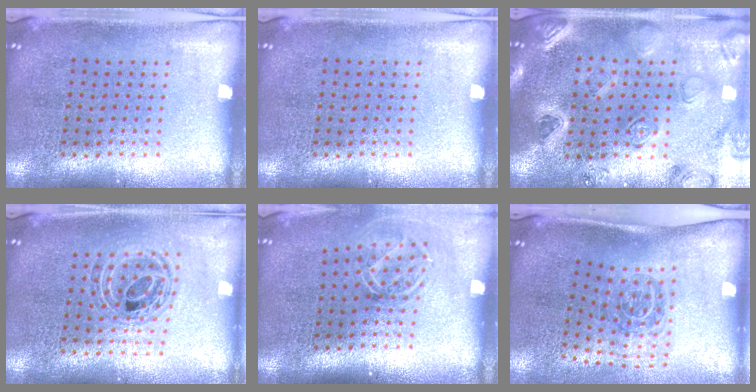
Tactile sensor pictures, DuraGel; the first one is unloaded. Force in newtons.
{"total": 0.0}
{"total": 2.3, "press": 2.3, "slide": 0.3}
{"total": 0.9, "press": 0.9, "slide": 0.2}
{"total": 1.7, "press": 1.3, "slide": 1.2}
{"total": 1.9, "press": 1.2, "slide": 1.5}